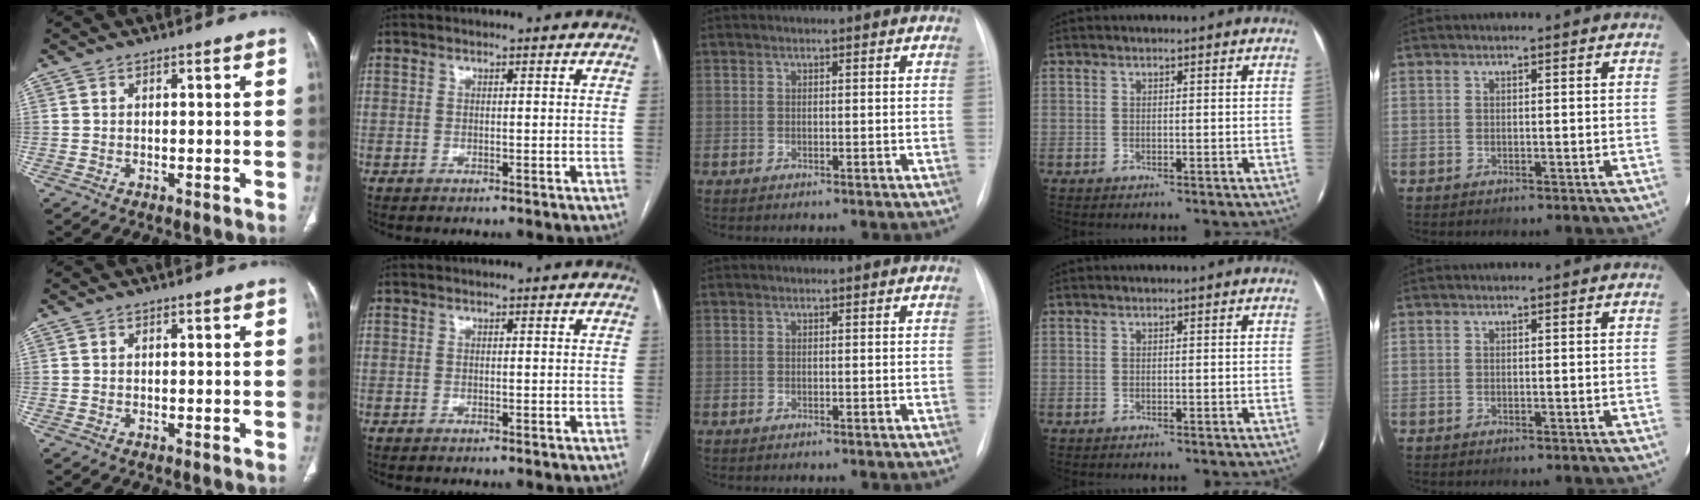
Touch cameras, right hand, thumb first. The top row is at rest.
{}